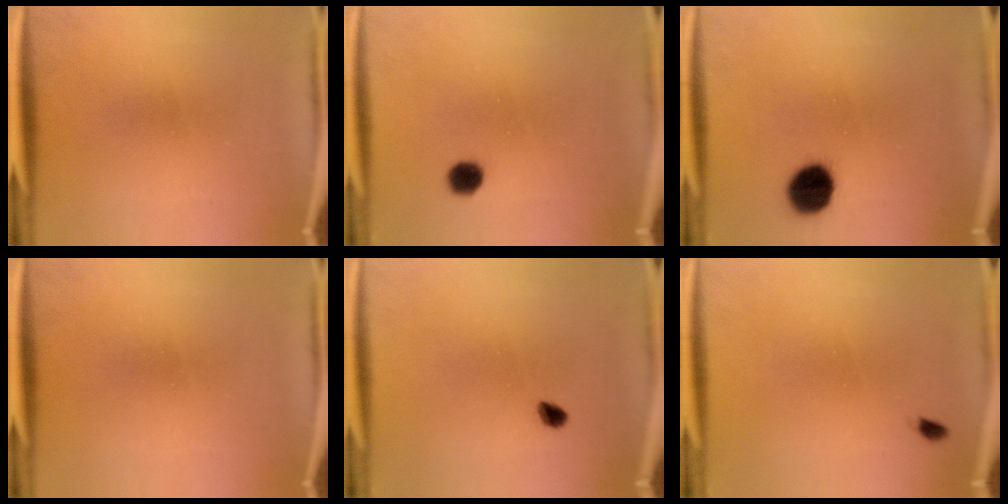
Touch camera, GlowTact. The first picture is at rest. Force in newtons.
{"total": 3.1}
{"total": 9.0}
{"total": 0.0}
{"total": 1.7}
{"total": 0.7}